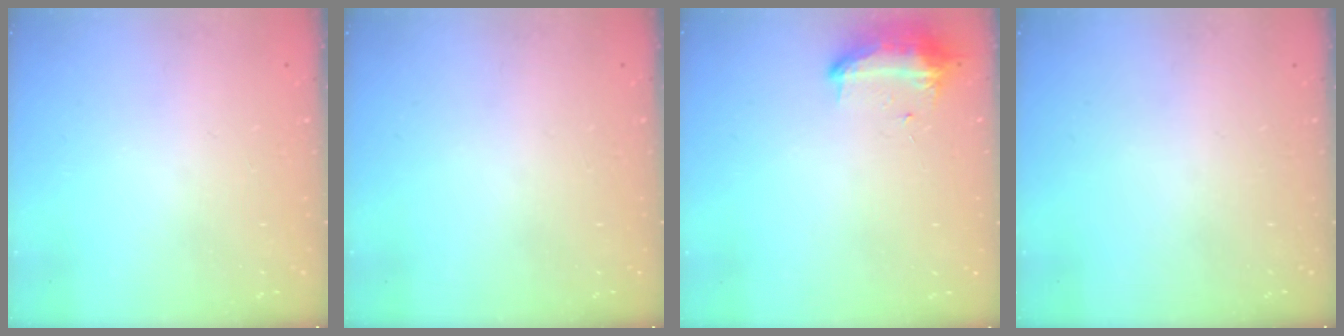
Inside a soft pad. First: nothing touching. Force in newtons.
{"total": 0.0}
{"total": 9.5, "press": 9.5, "slide": 0.6}
{"total": 0.0}